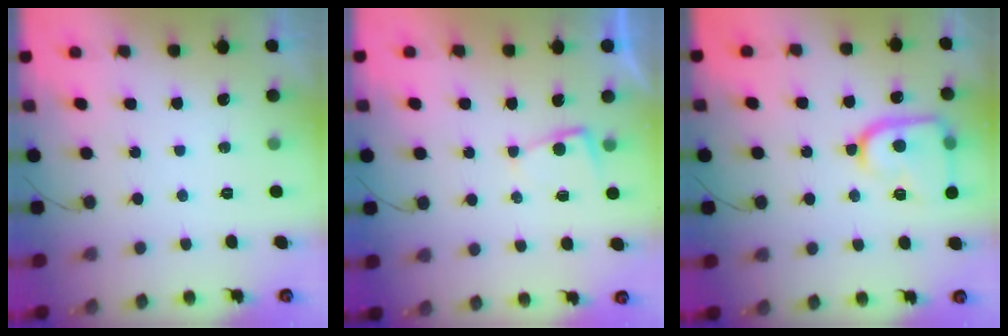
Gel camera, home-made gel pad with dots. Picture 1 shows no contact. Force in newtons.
{"total": 2.0, "press": 2.0, "slide": 0.4}
{"total": 16.4, "press": 16.3, "slide": 1.4}